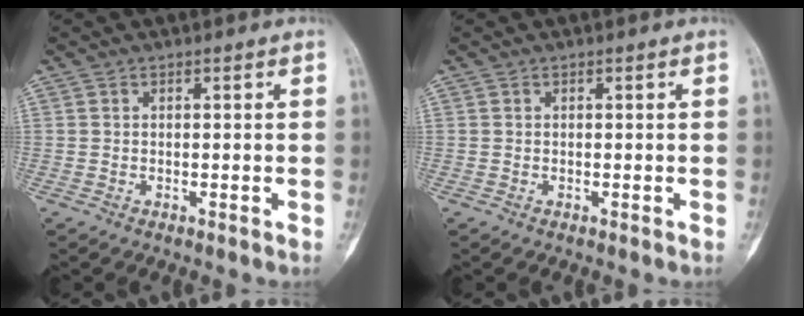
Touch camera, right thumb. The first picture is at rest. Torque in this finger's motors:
{"motor_torque": [-0.02, -0.01, 0.08, -0.03, 0.00]}